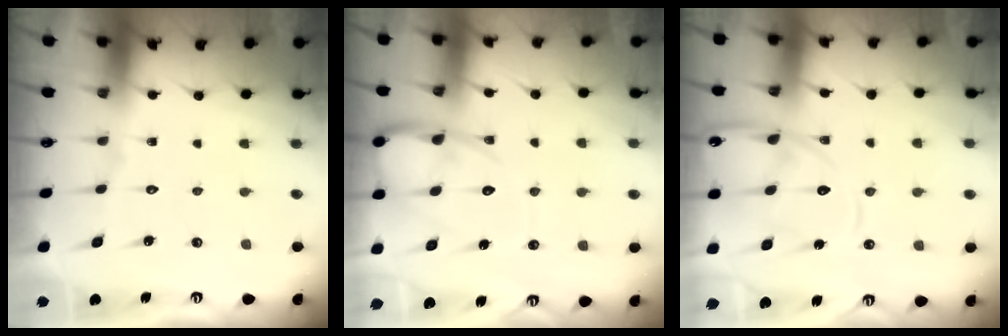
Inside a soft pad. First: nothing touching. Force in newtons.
{"total": 11.6, "press": 11.5, "slide": 1.2}
{"total": 13.3, "press": 13.3, "slide": 1.3}